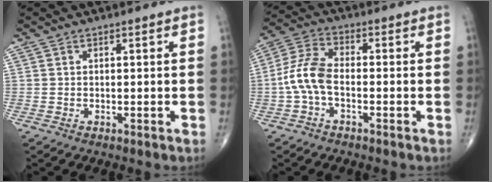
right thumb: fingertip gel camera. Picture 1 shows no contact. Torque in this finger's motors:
{"motor_torque": [0.99, 1.29, 1.08, -0.37, 0.09]}